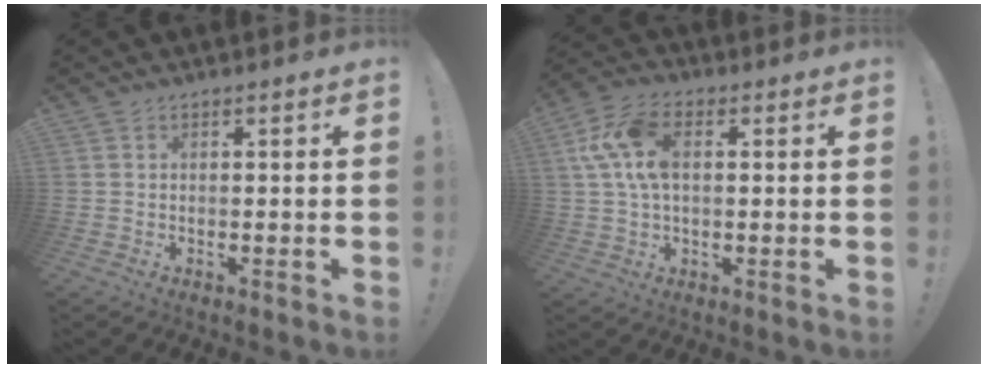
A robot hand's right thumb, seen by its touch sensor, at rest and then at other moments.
{"total": 13.3, "force": [3.0, 8.5, 9.8], "torque": [-0.207, 0.012, 0.061]}